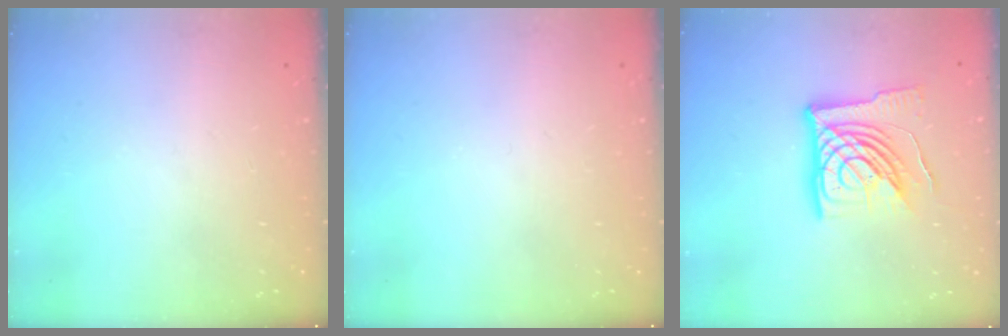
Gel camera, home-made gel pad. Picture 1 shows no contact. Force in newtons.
{"total": 0.0}
{"total": 19.8, "press": 19.7, "slide": 2.5}